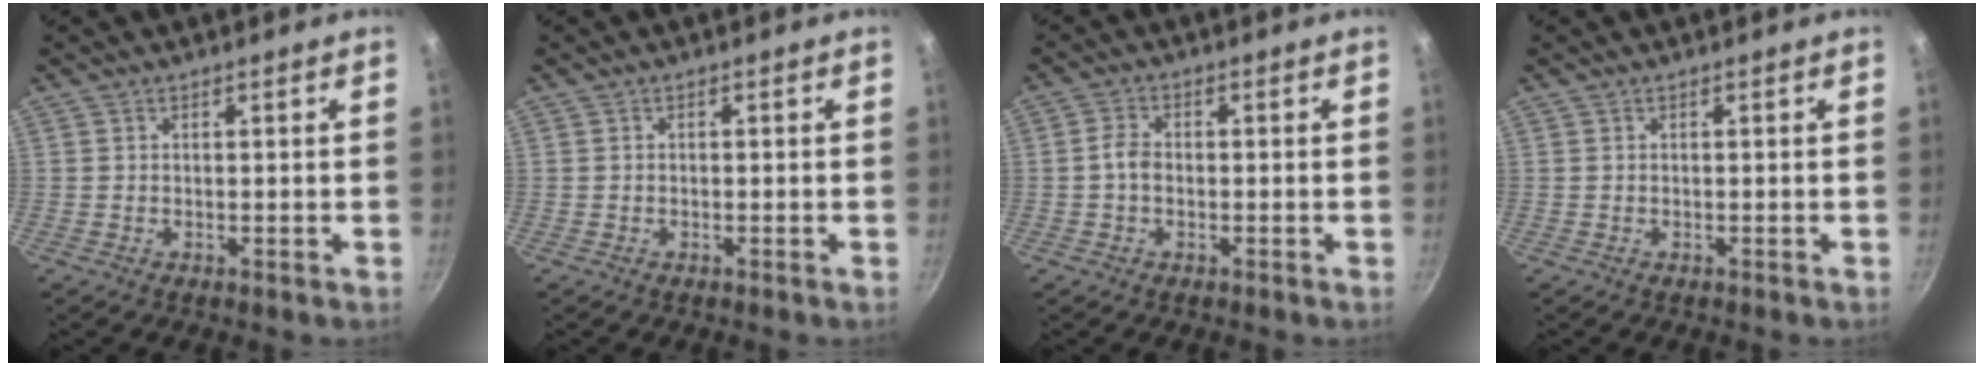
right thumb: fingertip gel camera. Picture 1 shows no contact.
{"total": 0.0}
{"total": 2.9, "force": [-0.5, 2.1, 2.0], "torque": [-0.035, 0.013, -0.015]}
{"total": 0.0}